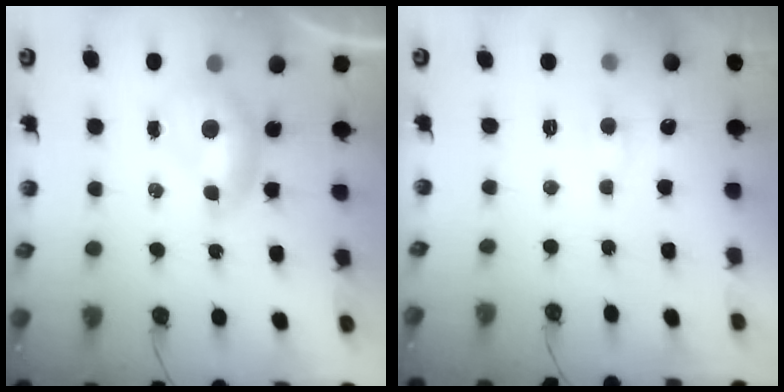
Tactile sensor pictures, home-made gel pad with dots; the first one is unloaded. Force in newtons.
{"total": 1.8, "press": 1.7, "slide": 0.5}